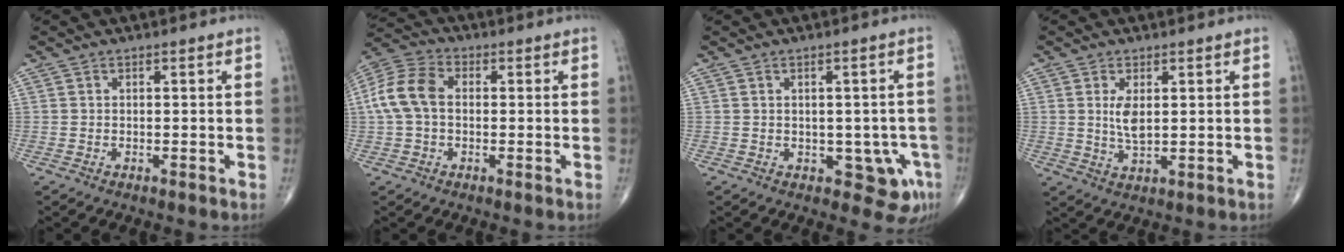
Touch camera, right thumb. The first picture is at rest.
{"total": 9.6, "force": [0.3, 6.5, 7.0], "torque": [-0.150, 0.029, -0.001]}
{"total": 6.1, "force": [-1.7, 3.6, 4.6], "torque": [-0.025, 0.005, -0.013]}
{"total": 4.1, "force": [1.0, 1.7, 3.7], "torque": [-0.069, -0.015, 0.025]}